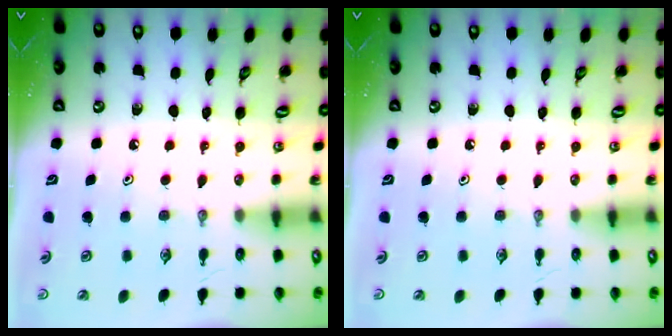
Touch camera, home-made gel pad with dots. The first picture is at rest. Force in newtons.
{"total": 0.0}